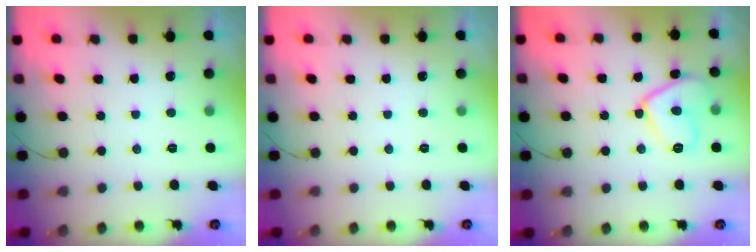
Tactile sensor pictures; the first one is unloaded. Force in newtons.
{"total": 0.0}
{"total": 11.6, "press": 11.5, "slide": 0.9}